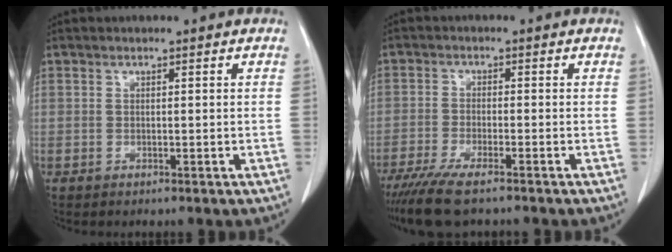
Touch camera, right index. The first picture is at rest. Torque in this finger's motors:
{"motor_torque": [0.80, -0.73, 0.19, 0.11]}